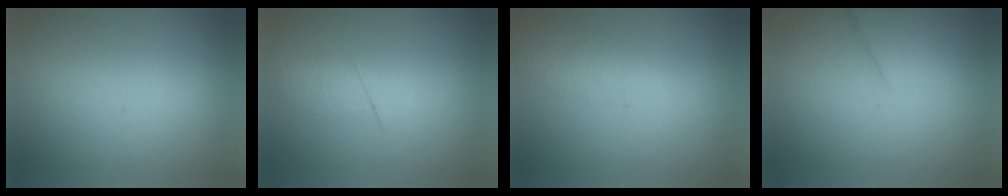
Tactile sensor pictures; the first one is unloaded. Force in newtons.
{"total": 2.1}
{"total": 2.0}
{"total": 2.2}